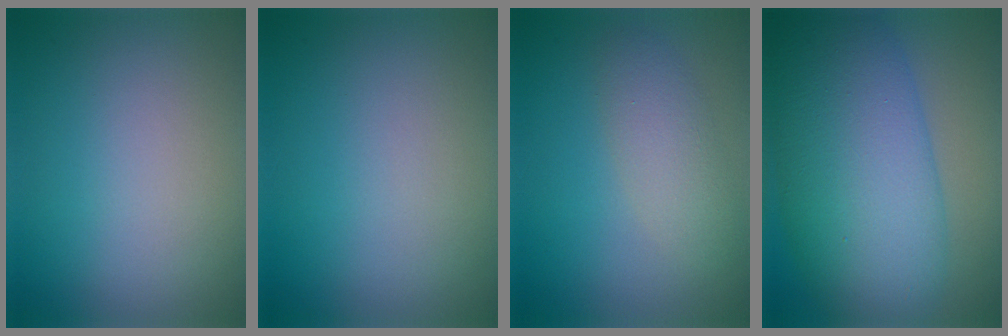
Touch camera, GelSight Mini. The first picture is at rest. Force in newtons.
{"total": 0.0}
{"total": 2.8, "press": 2.8, "slide": 0.1}
{"total": 12.3, "press": 12.3, "slide": 0.3}